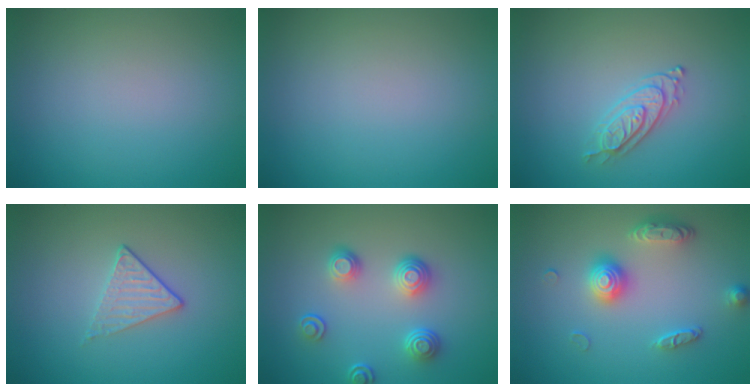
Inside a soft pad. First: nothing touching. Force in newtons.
{"total": 0.0}
{"total": 2.2, "press": 2.1, "slide": 0.7}
{"total": 1.7, "press": 1.4, "slide": 1.0}
{"total": 3.5, "press": 2.8, "slide": 2.2}
{"total": 3.3, "press": 2.9, "slide": 1.6}